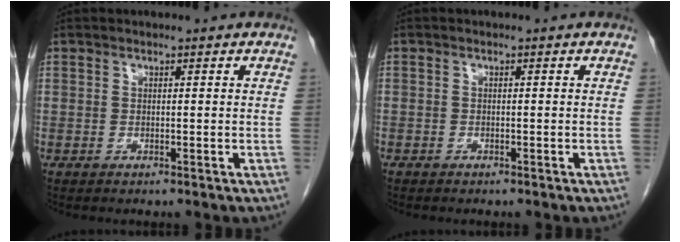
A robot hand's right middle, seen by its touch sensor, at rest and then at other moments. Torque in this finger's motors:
{"motor_torque": [1.03, -1.01, -0.40, -0.21]}